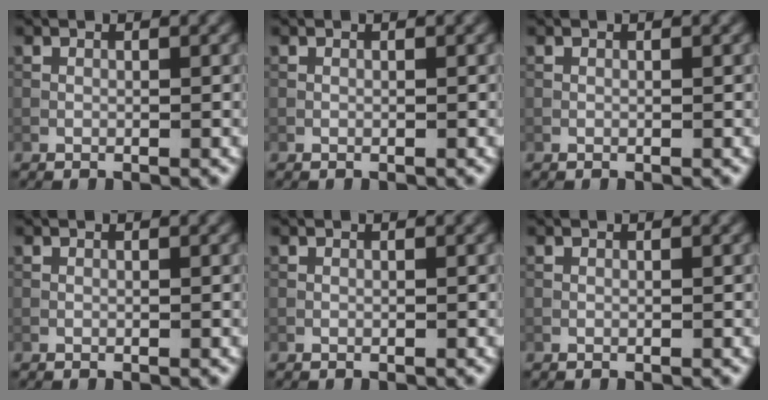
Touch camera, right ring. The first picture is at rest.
{"total": 0.0}
{"total": 0.0}
{"total": 0.0}
{"total": 0.0}
{"total": 0.0}